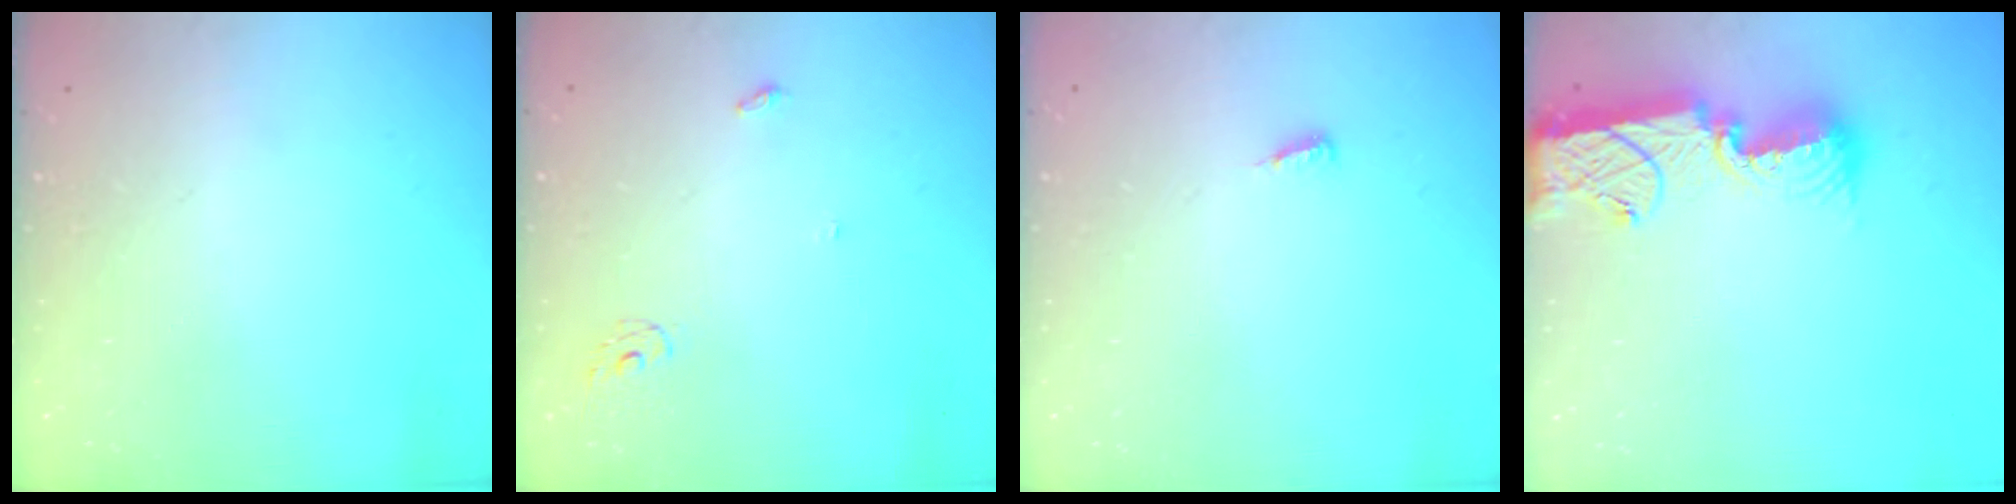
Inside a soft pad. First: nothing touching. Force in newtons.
{"total": 4.0, "press": 4.0, "slide": 0.3}
{"total": 3.8, "press": 3.8, "slide": 0.4}
{"total": 13.4, "press": 13.2, "slide": 2.3}